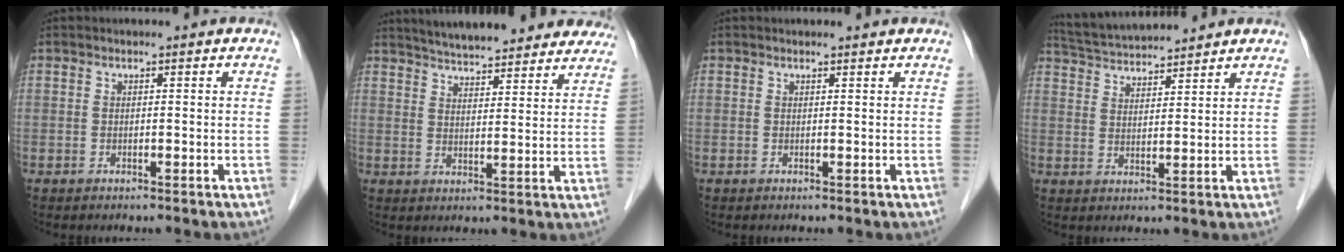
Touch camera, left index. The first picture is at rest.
{"total": 20.5, "force": [18.5, 4.1, 7.7], "torque": [-0.112, 0.010, 0.237]}
{"total": 0.9, "force": [0.9, 0.0, 0.1], "torque": [-0.009, 0.001, 0.010]}
{"total": 8.8, "force": [8.5, 0.3, 2.2], "torque": [-0.050, 0.026, 0.150]}